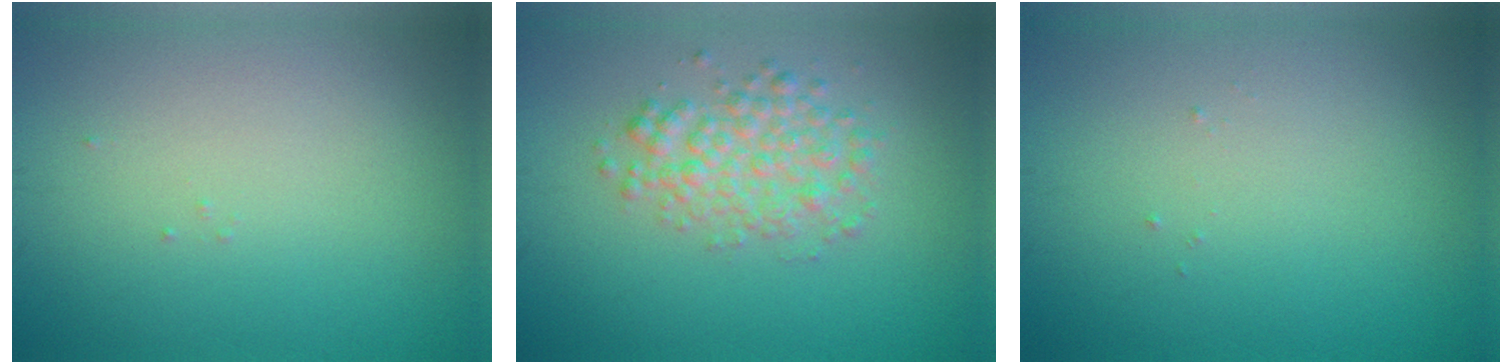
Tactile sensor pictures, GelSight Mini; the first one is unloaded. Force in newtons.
{"total": 3.3, "press": 3.3, "slide": 0.1}
{"total": 0.0}